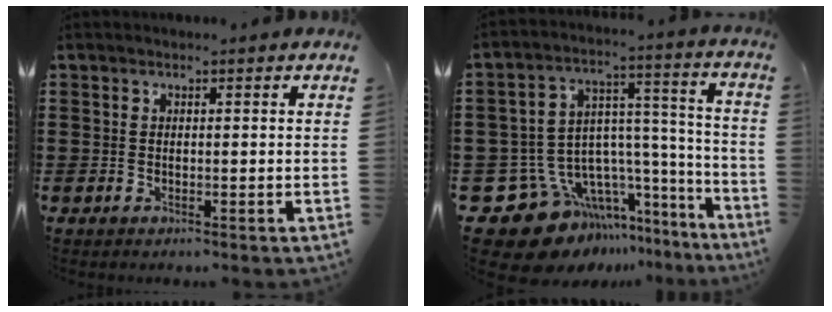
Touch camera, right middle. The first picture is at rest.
{"total": 12.2, "force": [-8.4, 7.7, 4.5], "torque": [-0.126, -0.005, -0.145]}